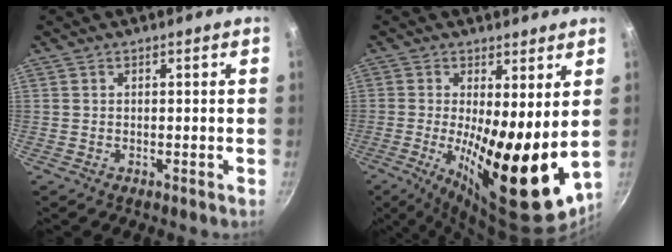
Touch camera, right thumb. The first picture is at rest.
{"total": 18.4, "force": [-0.2, 6.0, 17.3], "torque": [-0.251, -0.037, 0.003]}